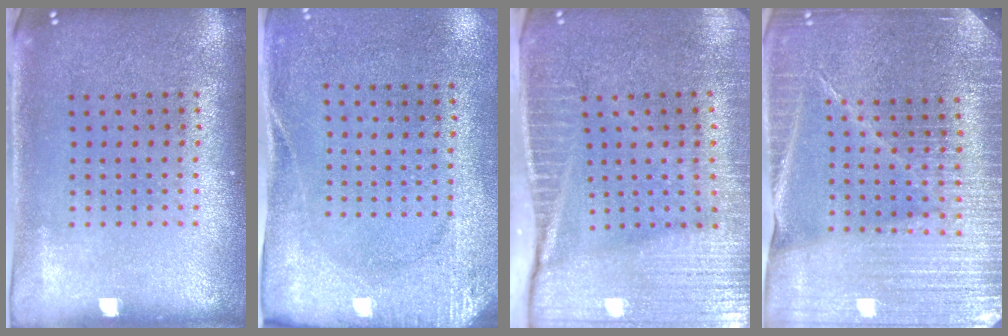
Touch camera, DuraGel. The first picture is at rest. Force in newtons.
{"total": 2.7, "press": 2.1, "slide": 1.7}
{"total": 4.2, "press": 3.7, "slide": 2.0}
{"total": 4.2, "press": 3.9, "slide": 1.6}